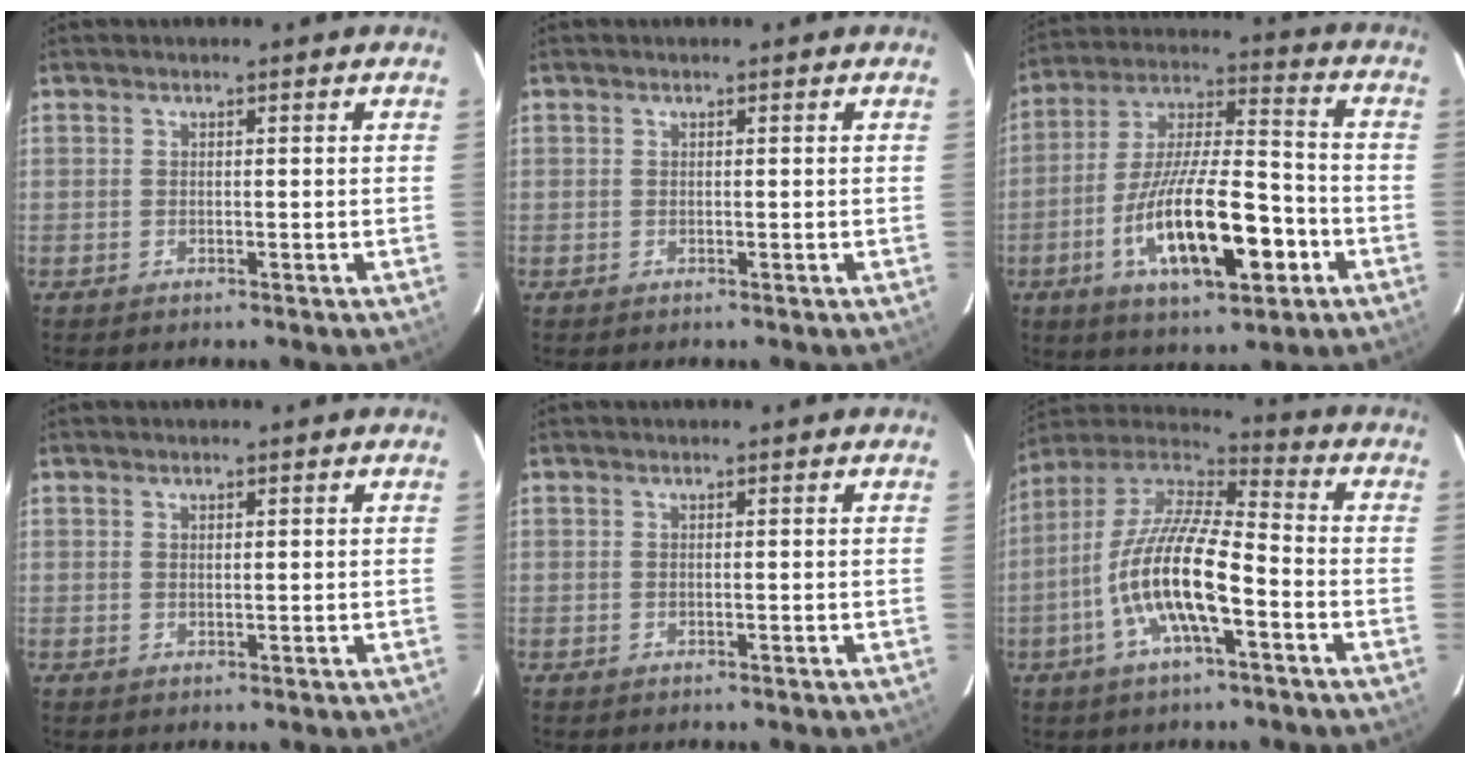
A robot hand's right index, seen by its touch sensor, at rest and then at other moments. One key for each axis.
{"total": 0.0}
{"total": 19.5, "fx": -7.3, "fy": 6.2, "fz": 16.9, "tx": -0.309, "ty": -0.006, "tz": -0.120}
{"total": 0.7, "fx": 0.4, "fy": 0.3, "fz": 0.4, "tx": -0.007, "ty": 0.002, "tz": 0.008}
{"total": 0.0}
{"total": 16.1, "fx": -5.5, "fy": 4.3, "fz": 14.4, "tx": -0.280, "ty": -0.008, "tz": -0.110}